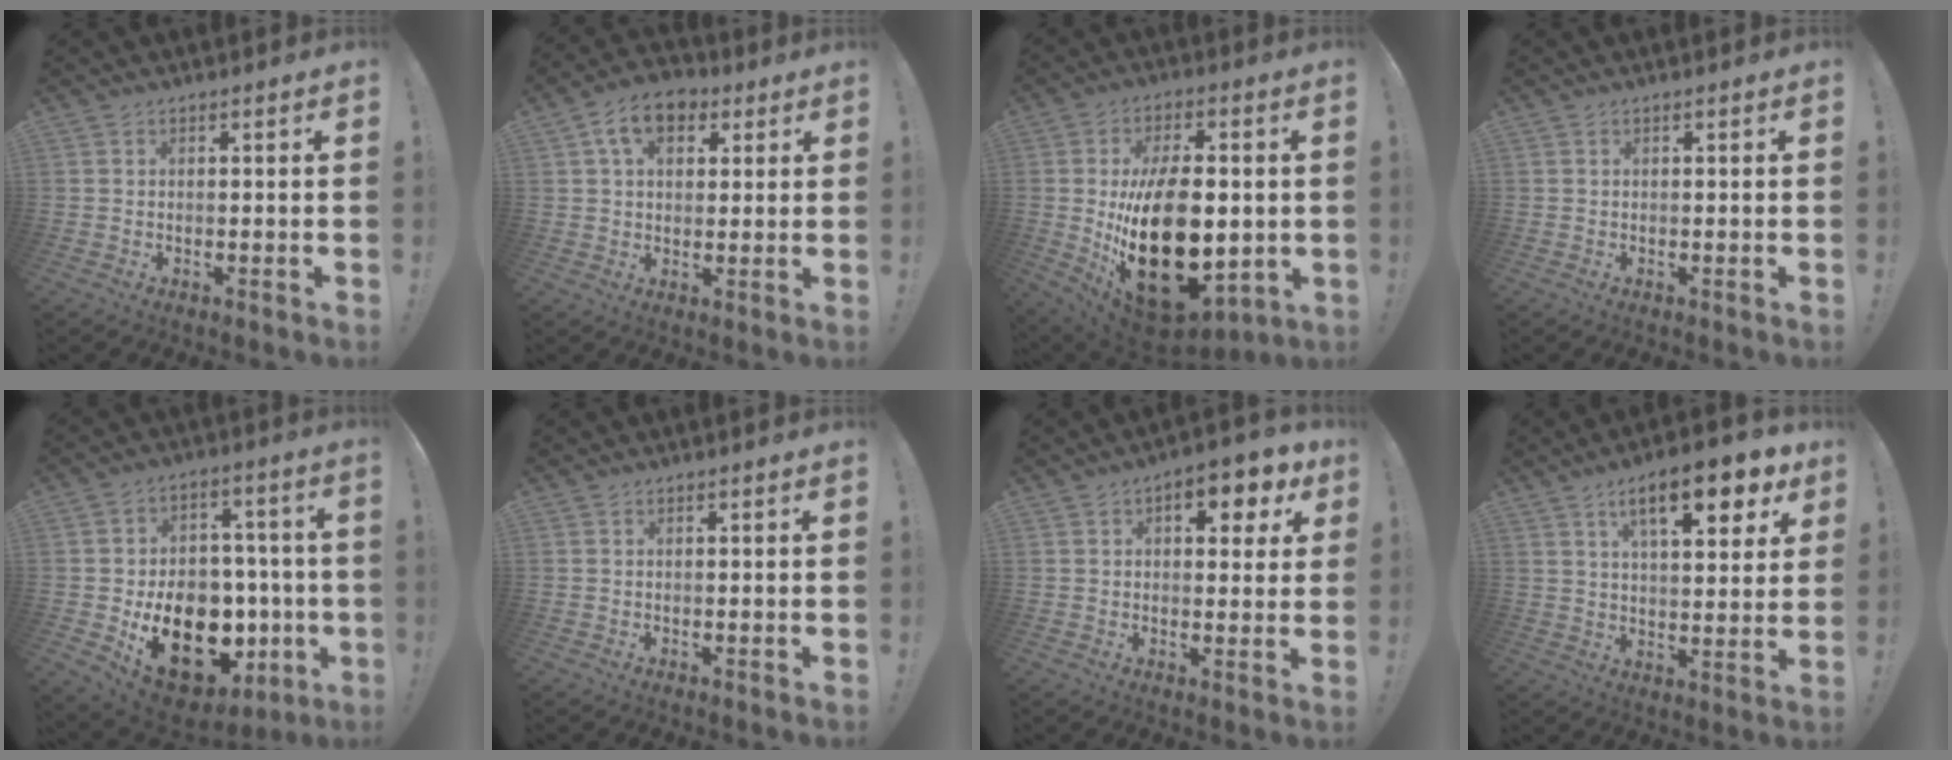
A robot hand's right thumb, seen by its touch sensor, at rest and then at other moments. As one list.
[{"total": 10.3, "force": [4.2, 6.9, 6.4], "torque": [-0.100, 0.005, 0.077]}, {"total": 28.7, "force": [-2.5, 16.1, 23.7], "torque": [-0.418, -0.007, -0.020]}, {"total": 0.0}, {"total": 22.0, "force": [-5.1, 16.1, 14.0], "torque": [-0.215, 0.033, -0.046]}, {"total": 0.0}, {"total": 8.4, "force": [3.8, 4.3, 6.2], "torque": [-0.069, -0.013, 0.060]}, {"total": 15.0, "force": [7.7, 4.9, 11.9], "torque": [-0.181, -0.026, 0.120]}]